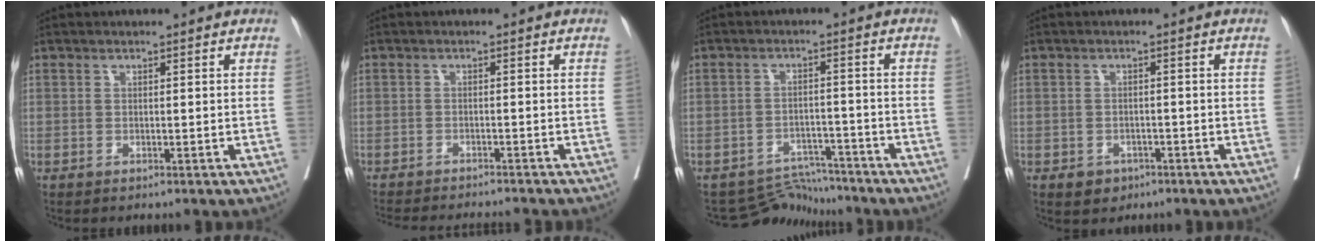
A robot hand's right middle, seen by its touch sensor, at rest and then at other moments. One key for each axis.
{"total": 12.3, "fx": -11.5, "fy": 1.0, "fz": 4.5, "tx": -0.071, "ty": -0.018, "tz": -0.151}
{"total": 5.5, "fx": -5.3, "fy": 0.7, "fz": -1.6, "tx": 0.022, "ty": 0.010, "tz": -0.082}
{"total": 2.7, "fx": -1.6, "fy": 2.0, "fz": 0.8, "tx": -0.016, "ty": 0.003, "tz": -0.016}